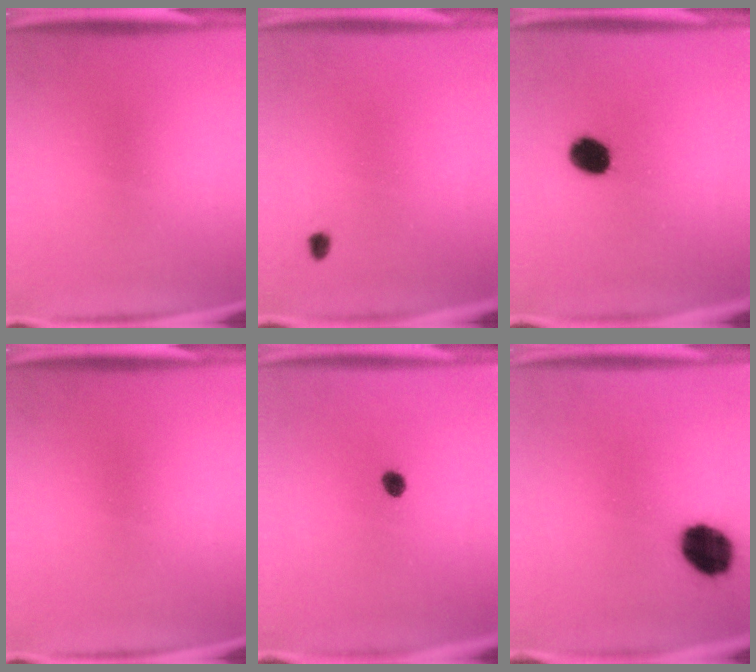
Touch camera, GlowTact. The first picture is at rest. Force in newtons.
{"total": 1.0}
{"total": 7.2}
{"total": 0.0}
{"total": 2.1}
{"total": 11.1}